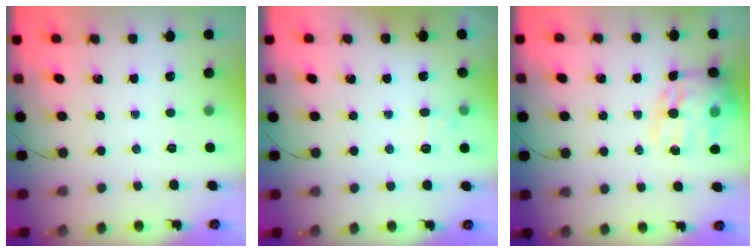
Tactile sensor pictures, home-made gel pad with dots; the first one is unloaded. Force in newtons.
{"total": 6.2, "press": 5.9, "slide": 1.8}
{"total": 16.5, "press": 16.1, "slide": 3.6}